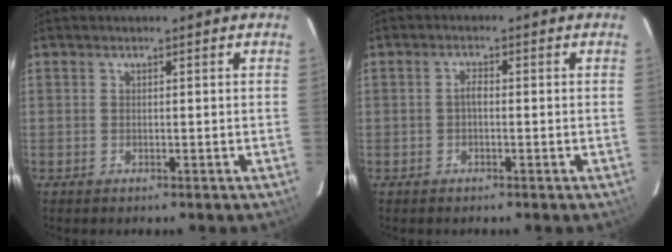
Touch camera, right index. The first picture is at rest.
{"total": 1.4, "force": [-0.3, 0.7, 1.2], "torque": [-0.024, 0.007, -0.008]}